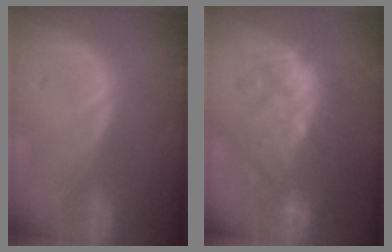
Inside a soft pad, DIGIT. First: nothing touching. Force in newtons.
{"total": 9.9, "press": 9.5, "slide": 2.5}